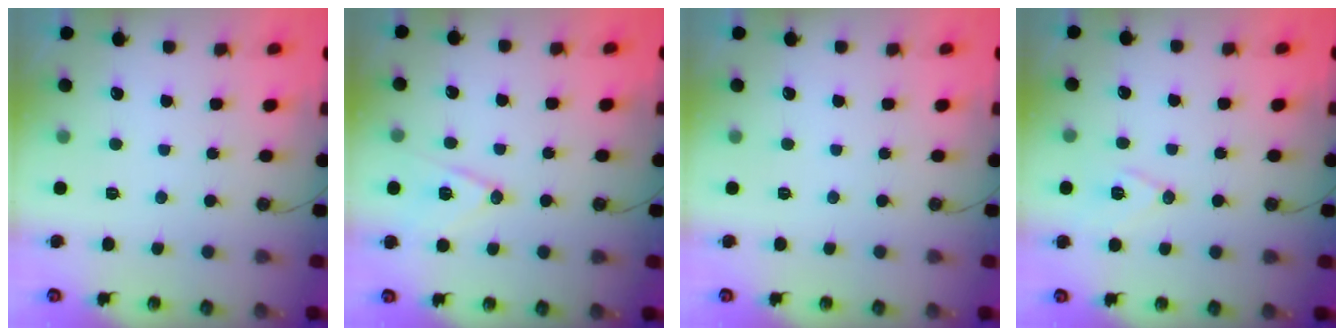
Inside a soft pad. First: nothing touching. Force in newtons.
{"total": 11.8, "press": 11.2, "slide": 3.5}
{"total": 0.0}
{"total": 9.2, "press": 8.4, "slide": 3.7}